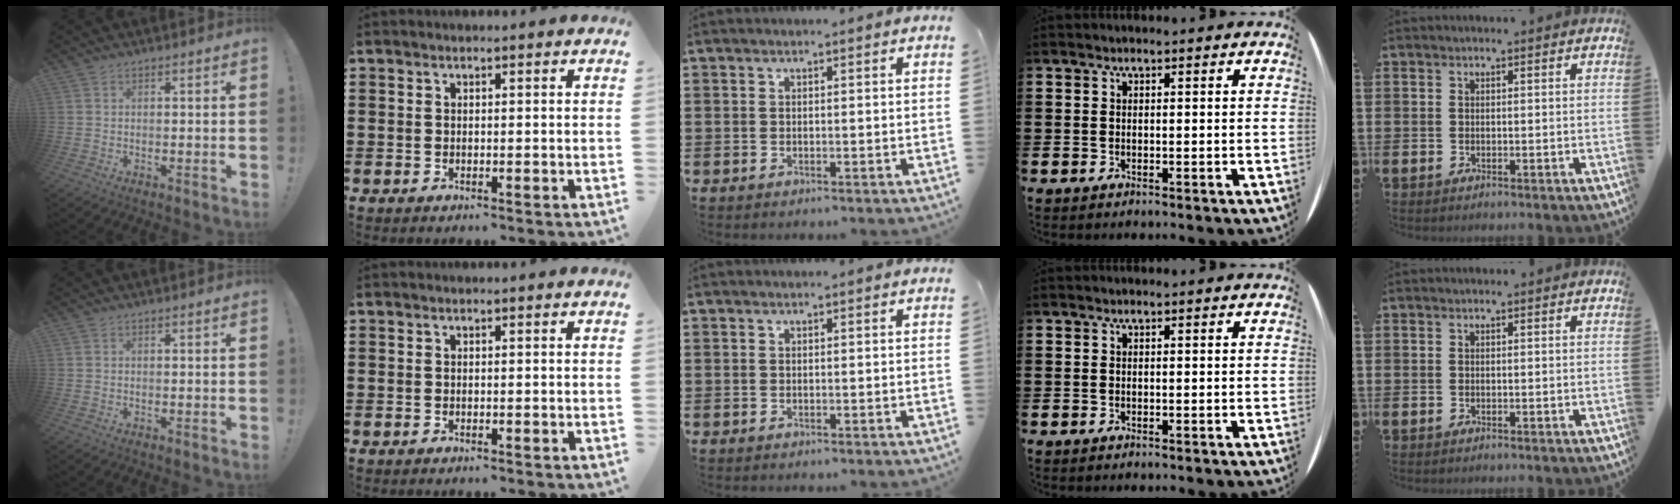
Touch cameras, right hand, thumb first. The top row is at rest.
{}